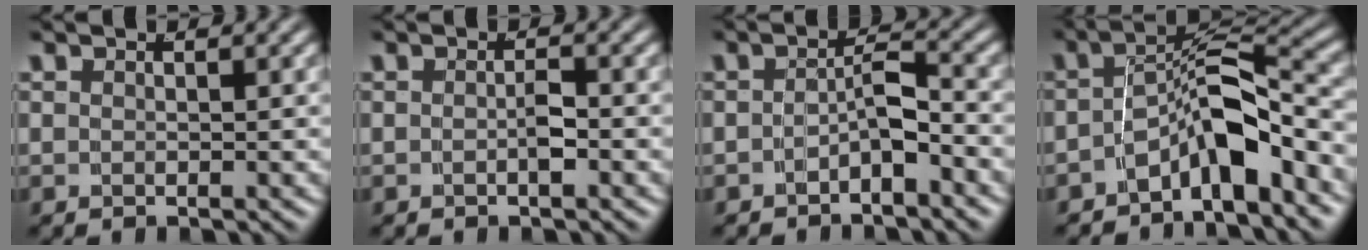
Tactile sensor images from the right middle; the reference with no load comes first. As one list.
[{"total": 1.1, "force": [-0.6, 0.0, 0.9], "torque": [-0.012, -0.004, -0.007]}, {"total": 2.6, "force": [-1.8, 0.7, 1.7], "torque": [-0.024, -0.010, -0.026]}, {"total": 6.4, "force": [-3.9, 2.2, 4.5], "torque": [-0.063, -0.005, -0.057]}]